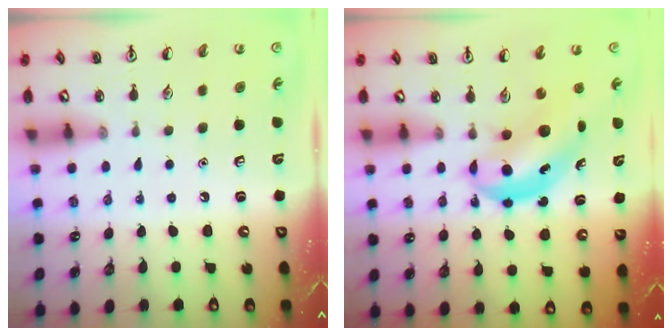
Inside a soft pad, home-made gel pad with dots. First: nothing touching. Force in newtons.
{"total": 5.5, "press": 5.4, "slide": 1.2}